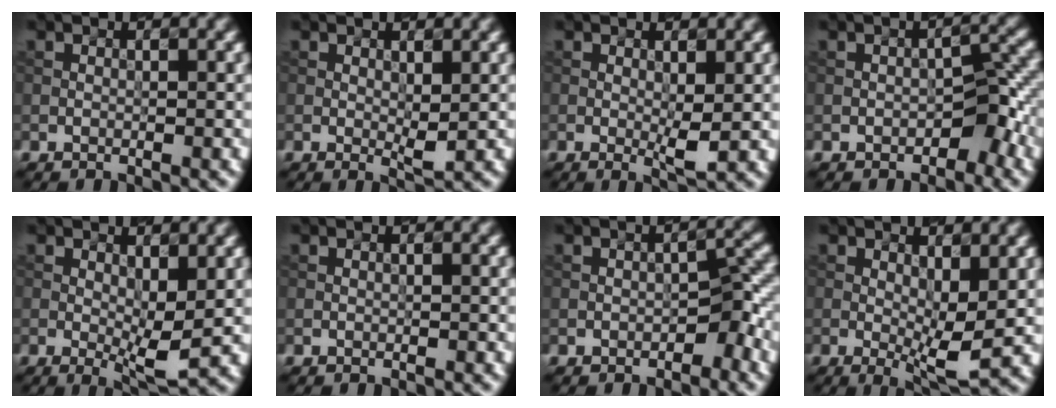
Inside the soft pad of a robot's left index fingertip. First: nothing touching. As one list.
[{"total": 1.2, "force": [0.4, 0.2, 1.2], "torque": [-0.025, -0.003, 0.010]}, {"total": 2.1, "force": [0.2, 0.2, 2.1], "torque": [-0.039, -0.006, 0.008]}, {"total": 2.0, "force": [-1.3, 1.0, 1.2], "torque": [-0.014, 0.014, -0.014]}, {"total": 3.9, "force": [0.3, 1.0, 3.7], "torque": [-0.066, -0.010, 0.011]}, {"total": 0.0}, {"total": 1.5, "force": [-1.0, 0.6, 1.0], "torque": [-0.011, 0.011, -0.011]}, {"total": 4.5, "force": [0.3, 1.1, 4.3], "torque": [-0.074, -0.012, 0.012]}]